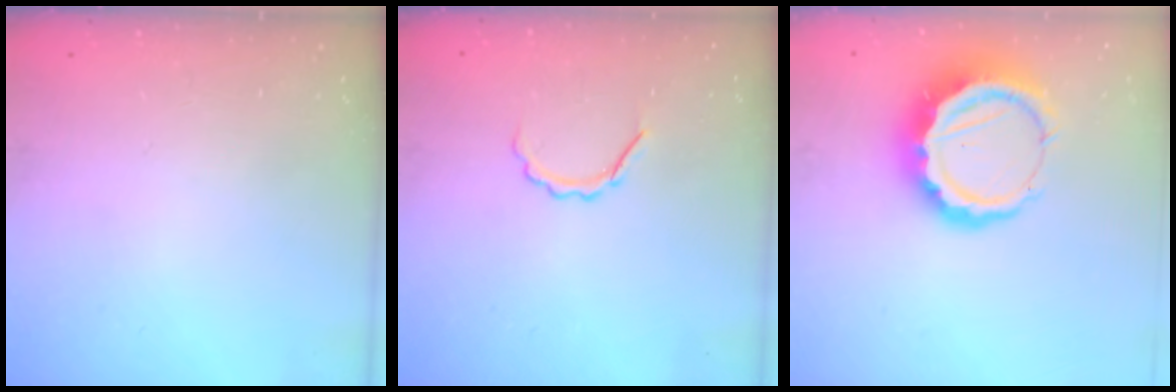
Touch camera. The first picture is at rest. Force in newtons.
{"total": 3.8, "press": 3.7, "slide": 0.6}
{"total": 11.6, "press": 11.4, "slide": 2.4}